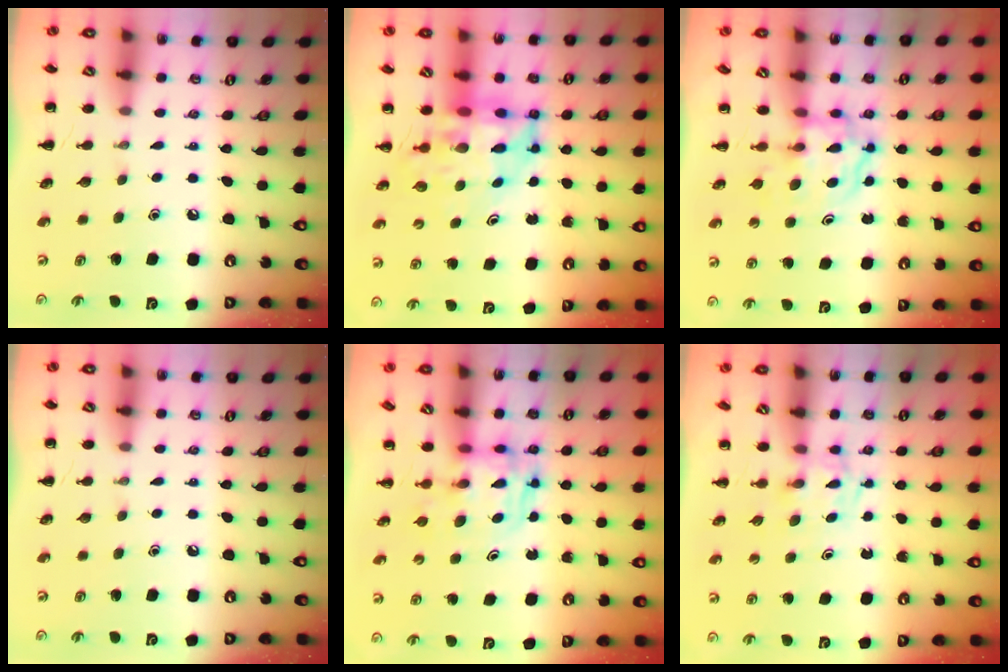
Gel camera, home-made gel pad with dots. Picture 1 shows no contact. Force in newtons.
{"total": 7.5, "press": 7.1, "slide": 2.4}
{"total": 3.7, "press": 3.7, "slide": 0.4}
{"total": 0.0}
{"total": 2.7, "press": 2.7, "slide": 0.2}
{"total": 1.8, "press": 1.4, "slide": 1.1}